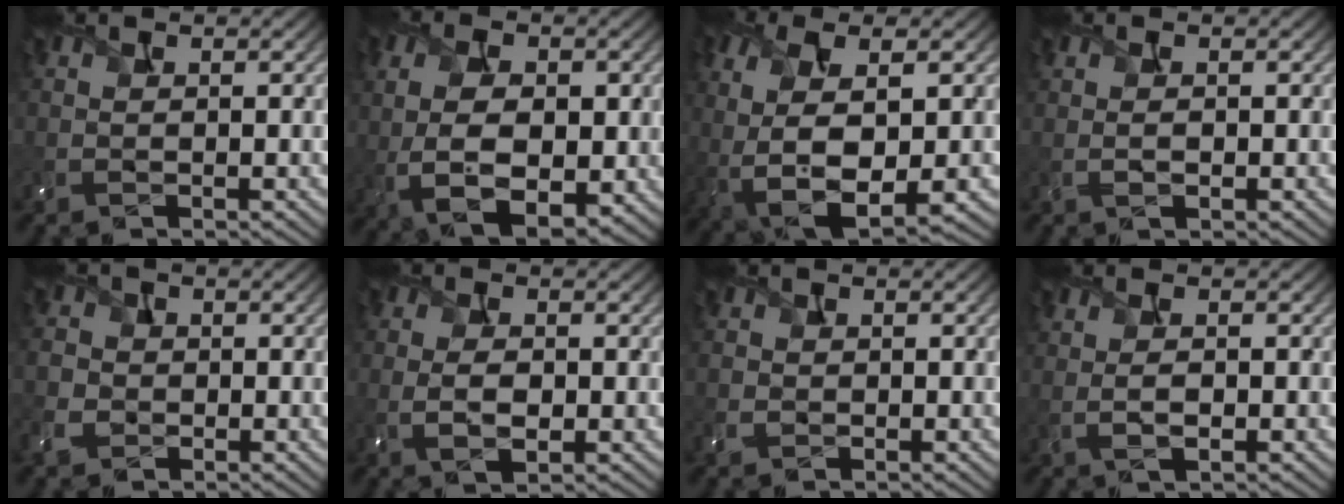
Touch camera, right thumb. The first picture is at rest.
{"total": 10.5, "force": [-0.1, 6.4, 8.3], "torque": [-0.166, 0.001, 0.005]}
{"total": 11.2, "force": [-3.0, 5.2, 9.5], "torque": [-0.225, -0.027, -0.044]}
{"total": 1.0, "force": [-0.1, 0.3, 0.9], "torque": [-0.022, 0.002, -0.003]}
{"total": 3.8, "force": [-1.6, 3.0, 1.7], "torque": [-0.055, -0.006, -0.043]}
{"total": 3.6, "force": [-0.6, 1.6, 3.1], "torque": [-0.072, -0.004, -0.009]}
{"total": 1.6, "force": [-0.6, 1.2, 0.8], "torque": [-0.026, -0.006, -0.014]}
{"total": 1.8, "force": [-0.2, 0.4, 1.7], "torque": [-0.039, 0.002, -0.004]}